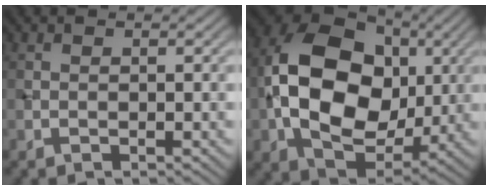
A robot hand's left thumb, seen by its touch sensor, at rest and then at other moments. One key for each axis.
{"total": 17.0, "fx": 0.5, "fy": 12.1, "fz": 11.9, "tx": -0.248, "ty": 0.005, "tz": 0.010}